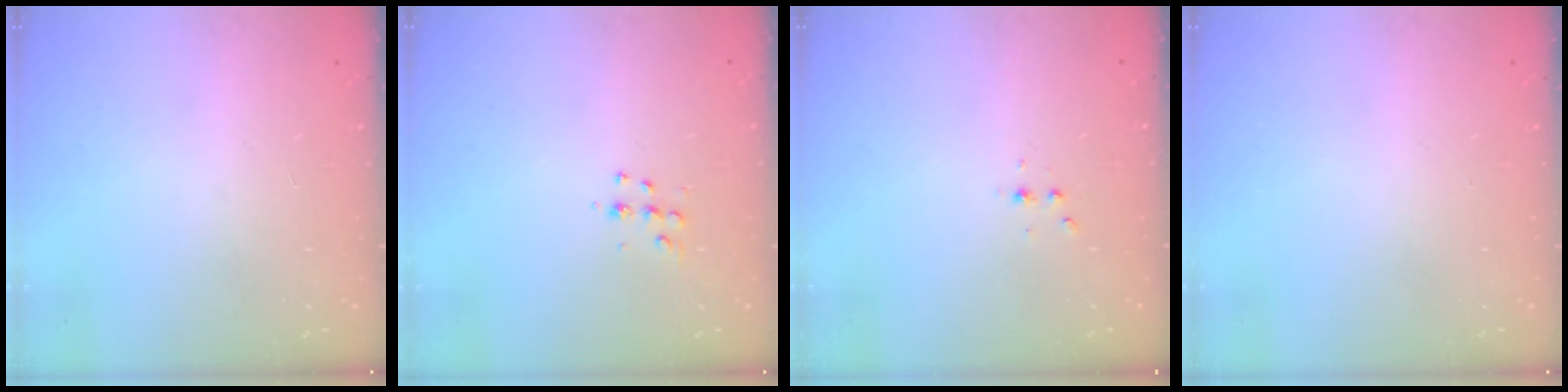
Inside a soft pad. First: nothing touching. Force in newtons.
{"total": 5.5, "press": 5.5, "slide": 0.4}
{"total": 2.3, "press": 2.3, "slide": 0.3}
{"total": 0.0}